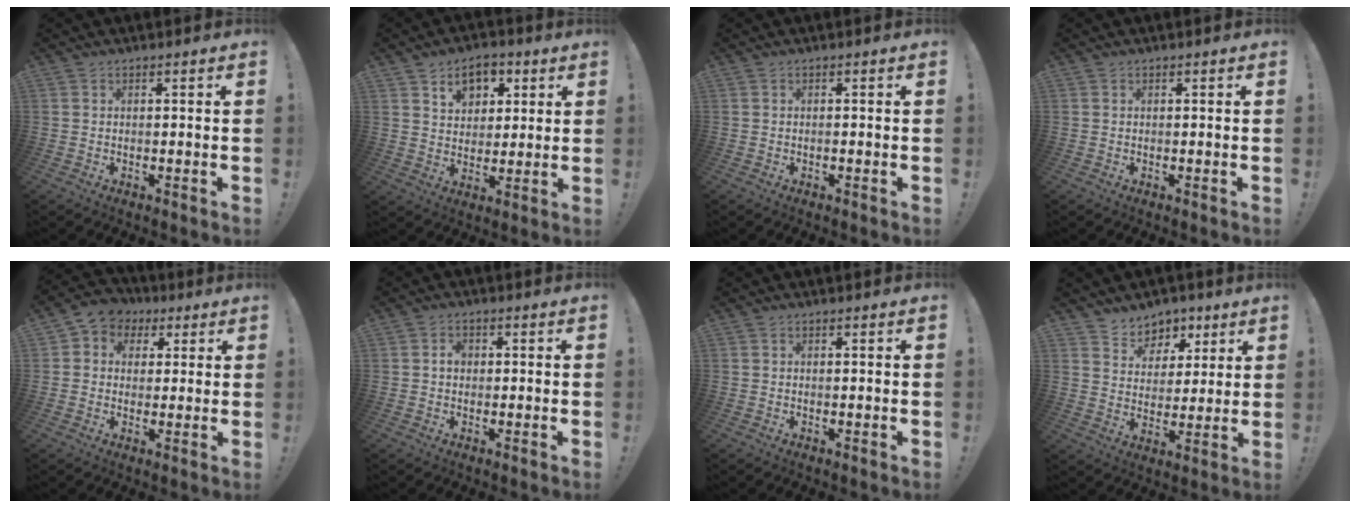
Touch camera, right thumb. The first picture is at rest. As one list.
[{"total": 8.8, "force": [4.6, 6.6, 3.6], "torque": [-0.040, -0.023, 0.085]}, {"total": 0.7, "force": [-0.5, 0.0, 0.4], "torque": [-0.008, -0.001, -0.009]}, {"total": 0.0}, {"total": 5.7, "force": [0.5, 5.4, 1.6], "torque": [-0.017, -0.001, 0.013]}, {"total": 2.5, "force": [0.1, 1.9, 1.7], "torque": [-0.020, 0.003, -0.002]}, {"total": 0.0}, {"total": 7.3, "force": [4.7, 5.6, 0.6], "torque": [-0.007, -0.040, 0.094]}]